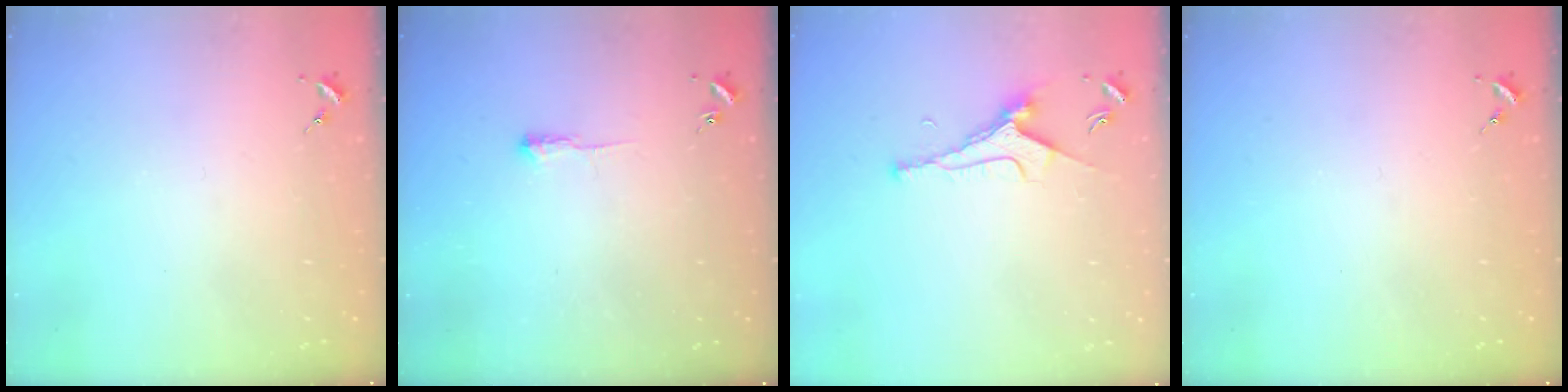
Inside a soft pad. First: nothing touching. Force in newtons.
{"total": 2.7, "press": 2.6, "slide": 0.4}
{"total": 5.4, "press": 5.3, "slide": 0.8}
{"total": 0.0}